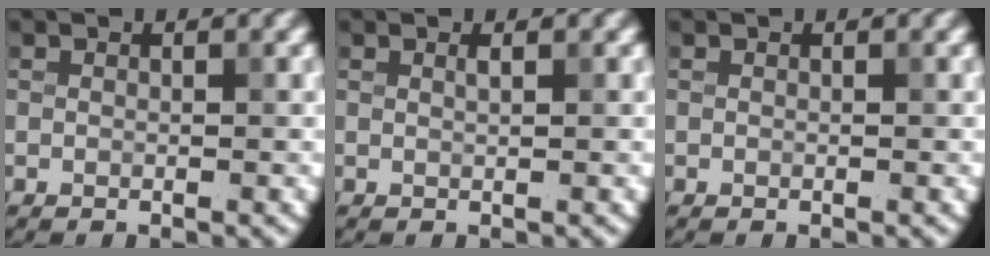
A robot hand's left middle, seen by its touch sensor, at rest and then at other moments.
{"total": 0.6, "force": [0.3, 0.2, 0.5], "torque": [-0.005, 0.002, 0.005]}
{"total": 0.0}